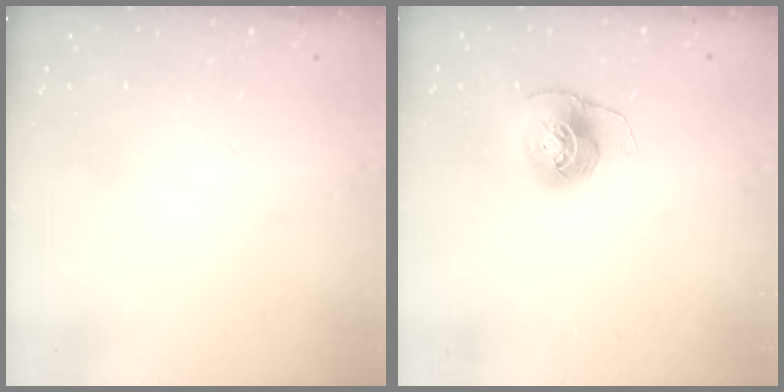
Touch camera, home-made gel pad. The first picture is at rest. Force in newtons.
{"total": 7.1, "press": 7.1, "slide": 0.5}